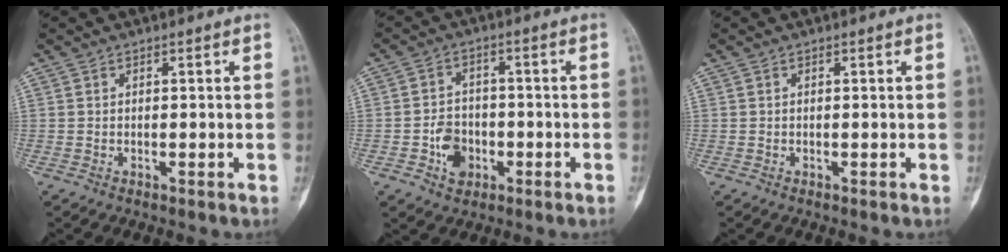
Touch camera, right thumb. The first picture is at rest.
{"total": 6.3, "force": [-2.2, 4.9, 3.2], "torque": [-0.028, 0.017, -0.038]}
{"total": 0.0}